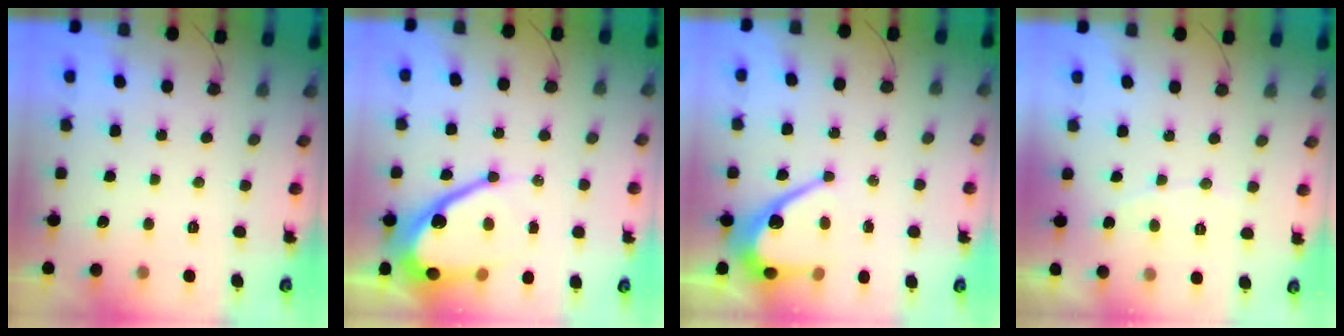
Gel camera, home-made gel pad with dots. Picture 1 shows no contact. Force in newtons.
{"total": 15.5, "press": 15.4, "slide": 1.5}
{"total": 8.9, "press": 8.9, "slide": 0.7}
{"total": 4.4, "press": 4.4, "slide": 0.3}